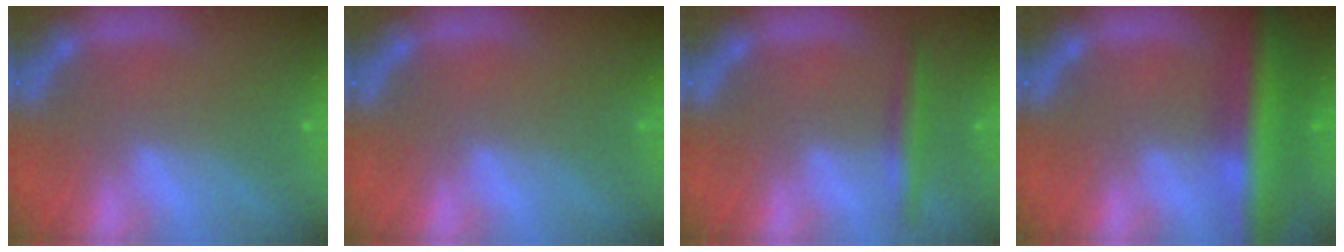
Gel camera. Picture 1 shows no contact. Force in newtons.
{"total": 0.0}
{"total": 3.0}
{"total": 9.5}